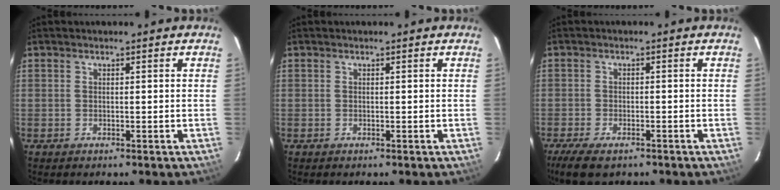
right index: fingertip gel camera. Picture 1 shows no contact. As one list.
[{"total": 0.0}, {"total": 7.2, "force": [-5.2, 2.9, 4.1], "torque": [-0.104, -0.024, -0.093]}]